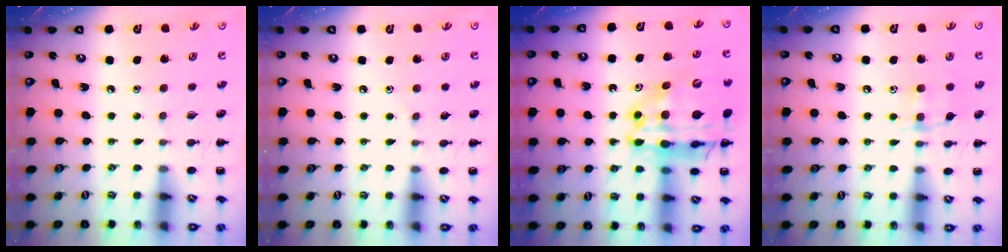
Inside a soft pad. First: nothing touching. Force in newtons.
{"total": 2.9, "press": 2.7, "slide": 1.1}
{"total": 22.2, "press": 21.6, "slide": 5.1}
{"total": 8.8, "press": 8.8, "slide": 0.6}